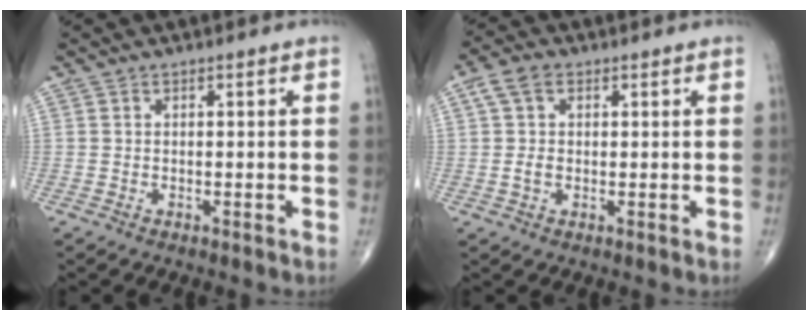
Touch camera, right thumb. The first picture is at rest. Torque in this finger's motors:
{"motor_torque": [-0.10, 0.19, 0.21, -0.03, 0.09]}